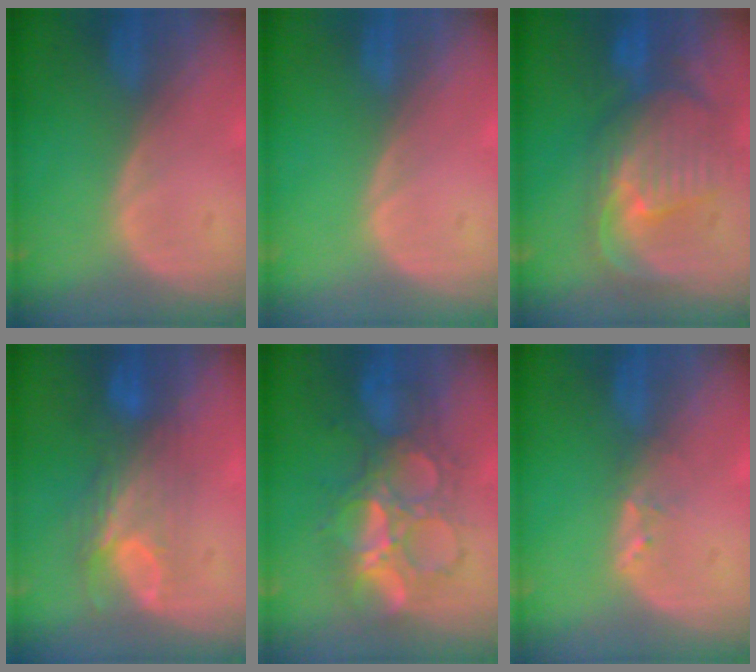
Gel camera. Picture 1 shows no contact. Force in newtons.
{"total": 0.0}
{"total": 11.0, "press": 9.6, "slide": 5.4}
{"total": 7.8, "press": 6.9, "slide": 3.8}
{"total": 9.1, "press": 9.0, "slide": 1.1}
{"total": 1.6, "press": 1.5, "slide": 0.3}